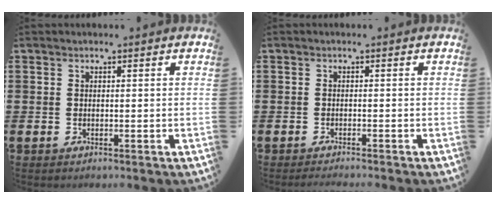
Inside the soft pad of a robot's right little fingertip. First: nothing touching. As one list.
[{"total": 0.8, "force": [-0.8, -0.1, 0.2], "torque": [-0.004, -0.003, -0.015]}]